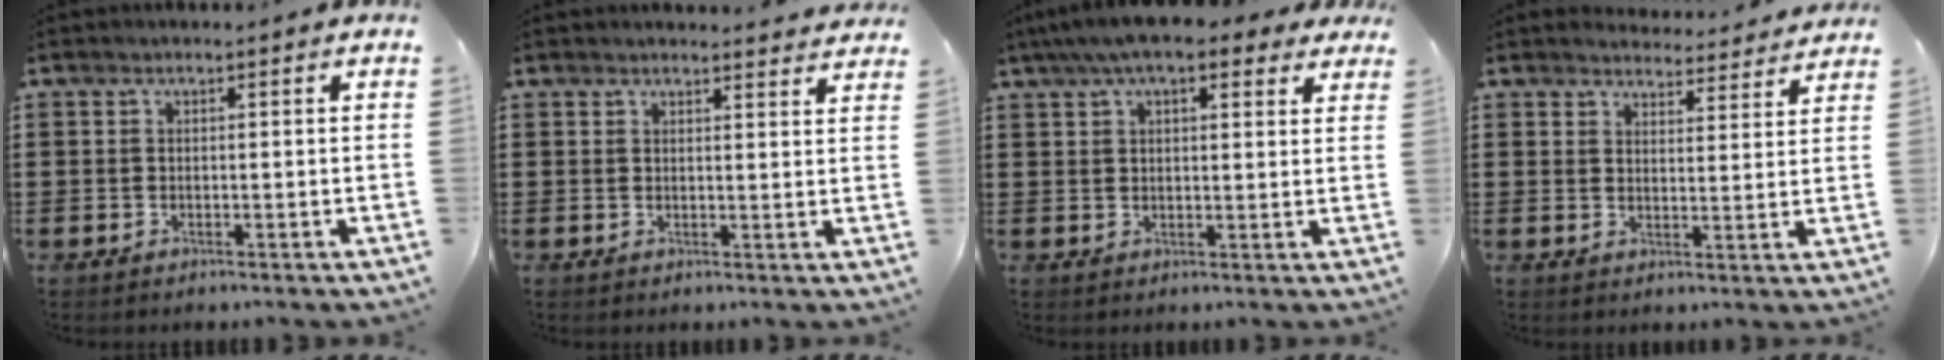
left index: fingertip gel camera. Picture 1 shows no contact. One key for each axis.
{"total": 2.3, "fx": 2.3, "fy": 0.1, "fz": 0.1, "tx": 0.000, "ty": -0.008, "tz": 0.043}
{"total": 7.1, "fx": 5.1, "fy": 2.0, "fz": 4.4, "tx": -0.092, "ty": 0.000, "tz": 0.092}
{"total": 4.0, "fx": 4.0, "fy": 0.3, "fz": 0.1, "tx": -0.008, "ty": -0.025, "tz": 0.070}